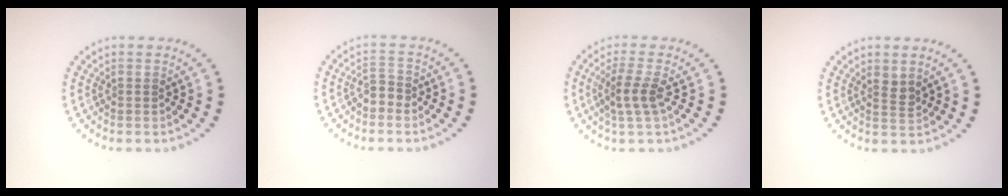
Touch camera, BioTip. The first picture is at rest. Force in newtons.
{"total": 1.3, "press": 1.2, "slide": 0.6}
{"total": 2.4, "press": 2.1, "slide": 1.2}
{"total": 1.3, "press": 1.0, "slide": 0.8}